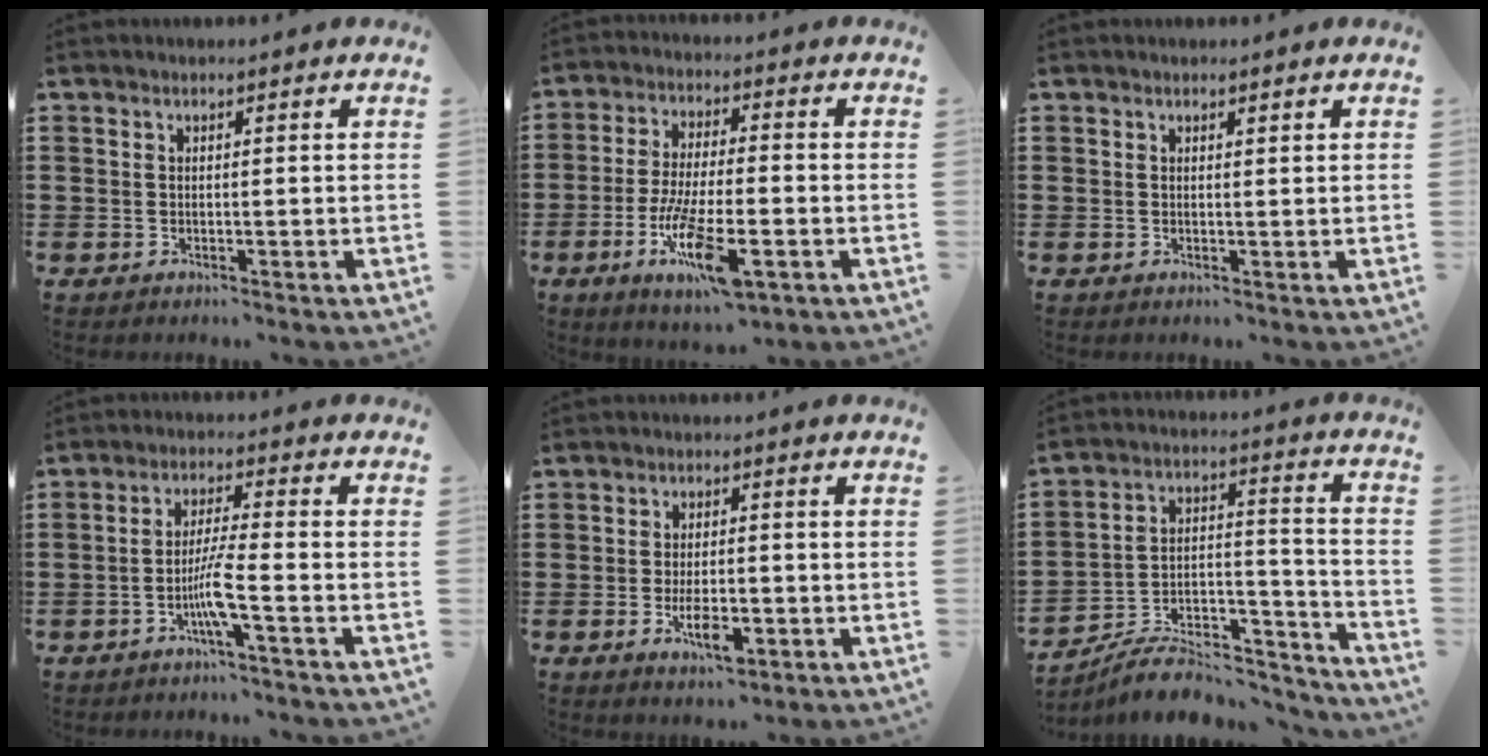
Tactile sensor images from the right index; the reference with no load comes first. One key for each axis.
{"total": 12.5, "fx": -5.2, "fy": 3.2, "fz": 10.9, "tx": -0.222, "ty": -0.010, "tz": -0.094}
{"total": 0.5, "fx": 0.4, "fy": 0.3, "fz": 0.2, "tx": -0.004, "ty": 0.002, "tz": 0.008}
{"total": 4.5, "fx": -1.9, "fy": 0.0, "fz": 4.0, "tx": -0.085, "ty": -0.011, "tz": -0.041}
{"total": 5.5, "fx": -1.9, "fy": 2.0, "fz": 4.7, "tx": -0.090, "ty": -0.007, "tz": -0.038}
{"total": 8.2, "fx": -7.4, "fy": 2.5, "fz": 2.6, "tx": -0.032, "ty": 0.021, "tz": -0.140}